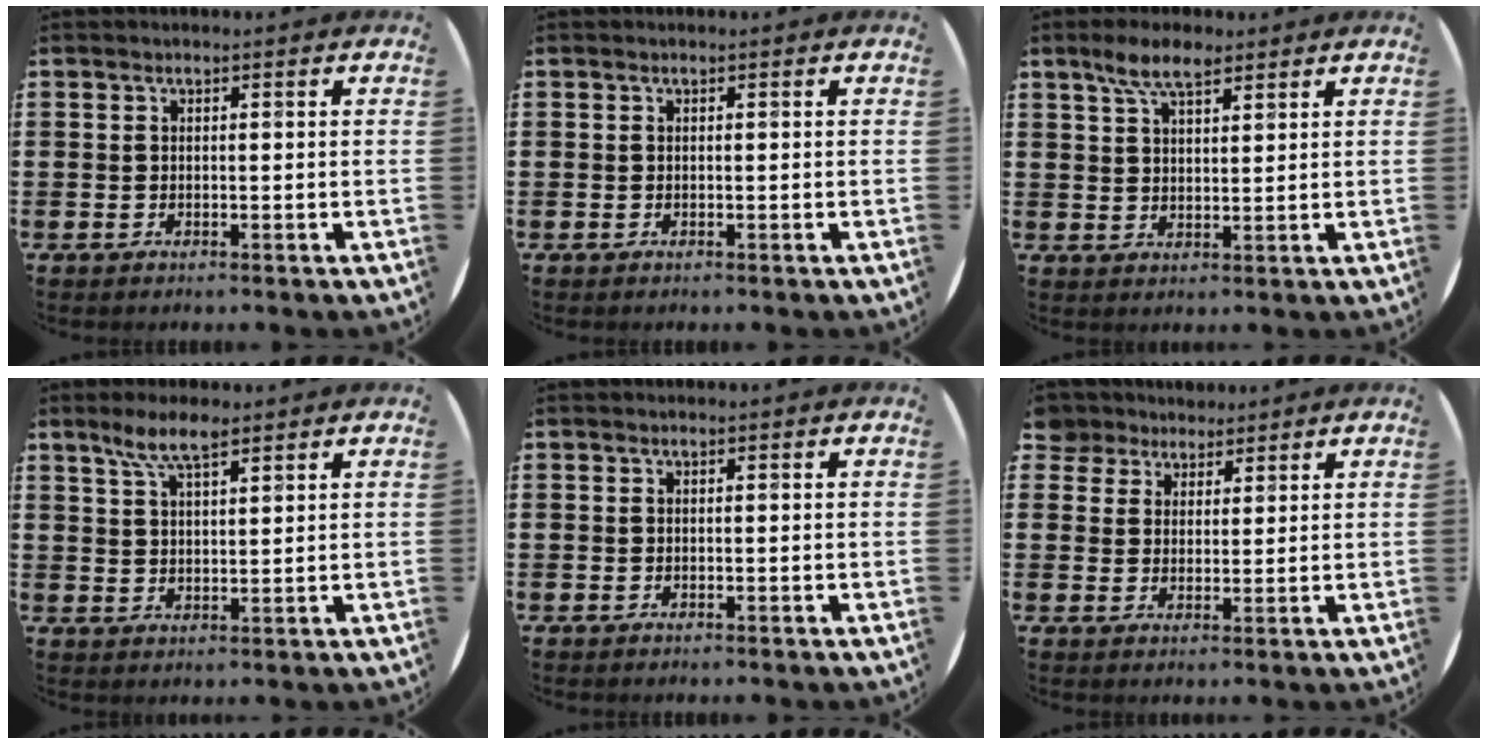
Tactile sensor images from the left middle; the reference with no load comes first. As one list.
[{"total": 0.0}, {"total": 5.7, "force": [4.1, 1.9, 3.3], "torque": [-0.072, 0.002, 0.074]}, {"total": 5.6, "force": [4.1, 1.5, 3.6], "torque": [-0.078, 0.003, 0.072]}, {"total": 0.0}, {"total": 4.1, "force": [3.5, 2.1, -0.4], "torque": [-0.001, -0.002, 0.067]}]